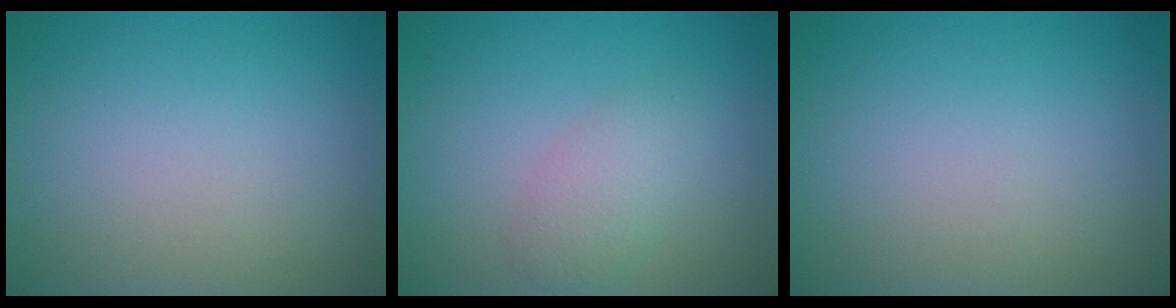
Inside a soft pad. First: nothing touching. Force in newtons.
{"total": 2.6, "press": 2.6, "slide": 0.1}
{"total": 0.0}